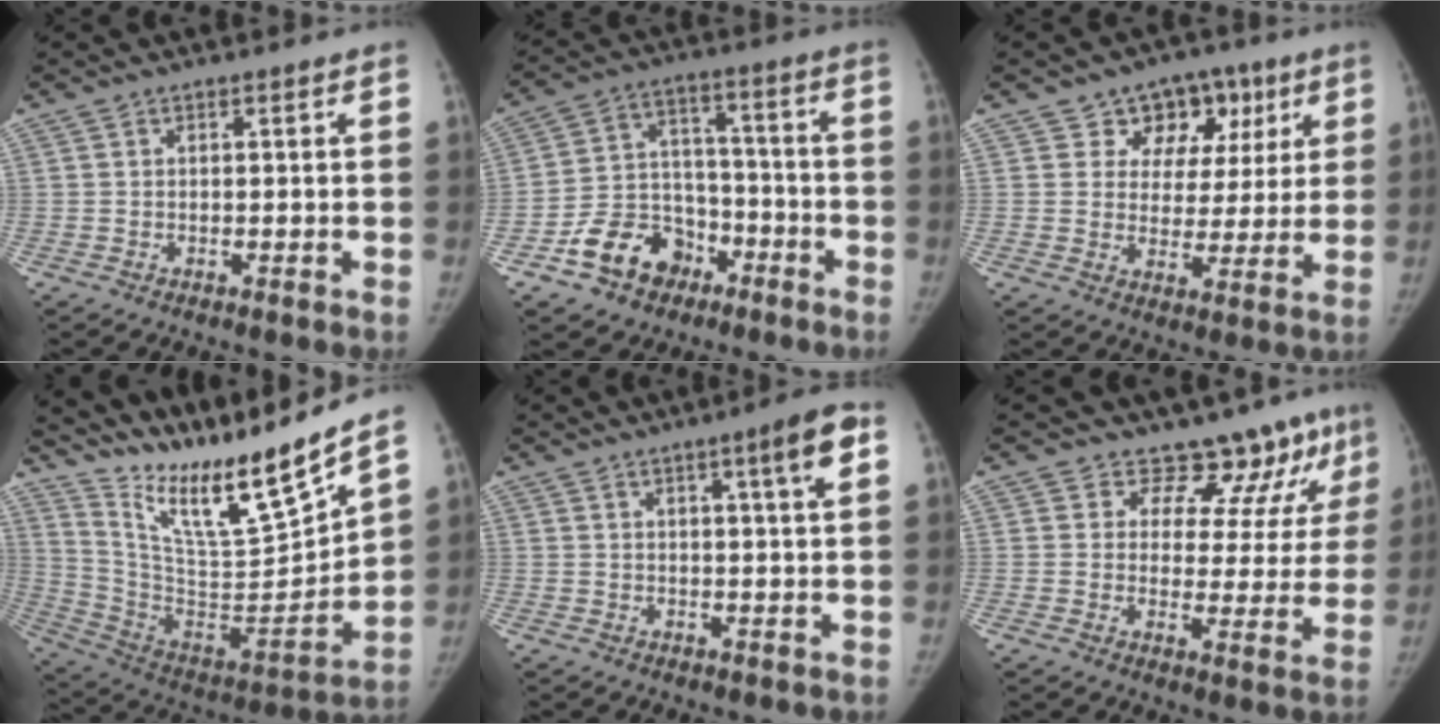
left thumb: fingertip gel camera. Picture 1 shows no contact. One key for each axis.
{"total": 12.8, "fx": -7.1, "fy": 9.4, "fz": 5.0, "tx": -0.048, "ty": 0.066, "tz": -0.118}
{"total": 10.9, "fx": 5.5, "fy": 8.6, "fz": 3.8, "tx": 0.002, "ty": -0.009, "tz": 0.079}
{"total": 22.2, "fx": 18.1, "fy": 1.8, "fz": 12.8, "tx": -0.180, "ty": -0.114, "tz": 0.329}
{"total": 5.6, "fx": 2.3, "fy": 0.2, "fz": 5.1, "tx": -0.071, "ty": -0.005, "tz": 0.032}
{"total": 11.0, "fx": 8.9, "fy": 5.7, "fz": 3.0, "tx": 0.011, "ty": -0.053, "tz": 0.097}